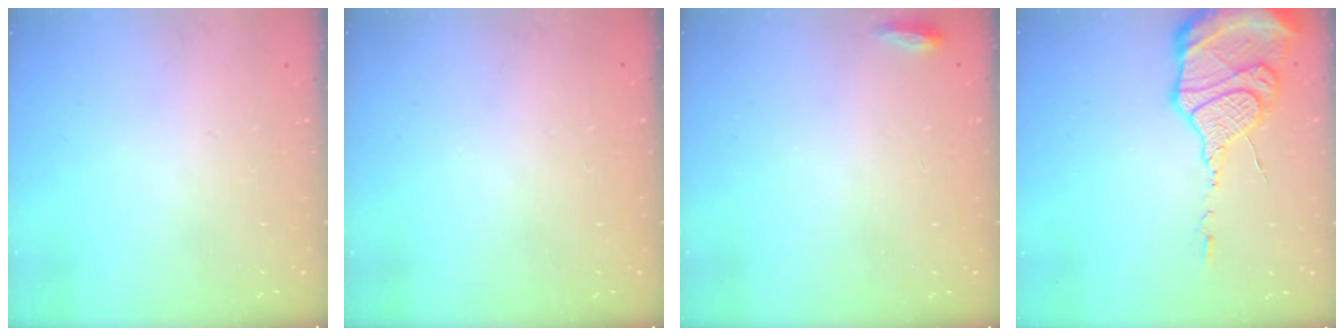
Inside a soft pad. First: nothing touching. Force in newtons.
{"total": 0.0}
{"total": 3.3, "press": 3.2, "slide": 1.1}
{"total": 19.7, "press": 18.9, "slide": 5.7}